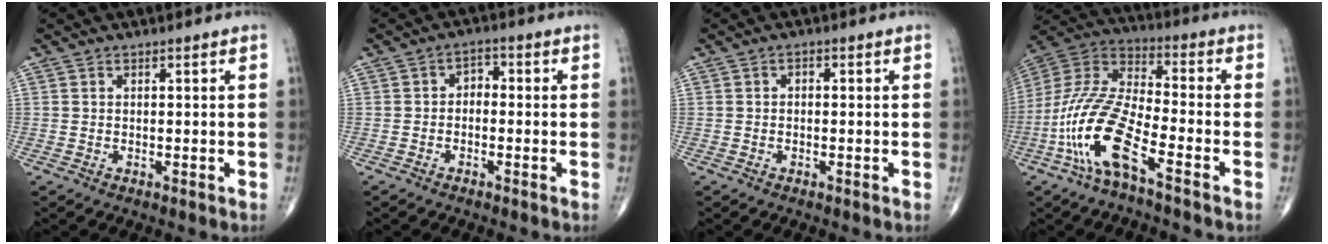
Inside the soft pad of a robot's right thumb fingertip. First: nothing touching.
{"total": 2.8, "force": [-0.6, 2.0, 1.8], "torque": [-0.013, 0.018, -0.022]}
{"total": 1.0, "force": [-0.1, 0.7, 0.7], "torque": [-0.004, 0.004, -0.005]}
{"total": 16.2, "force": [-7.7, 4.5, 13.5], "torque": [-0.302, 0.042, -0.154]}